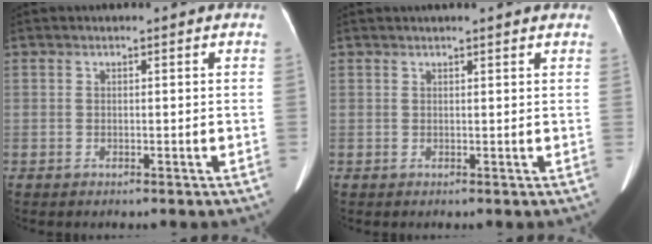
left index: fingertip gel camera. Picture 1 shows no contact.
{"total": 5.7, "force": [5.0, 0.6, 2.7], "torque": [-0.037, 0.027, 0.056]}